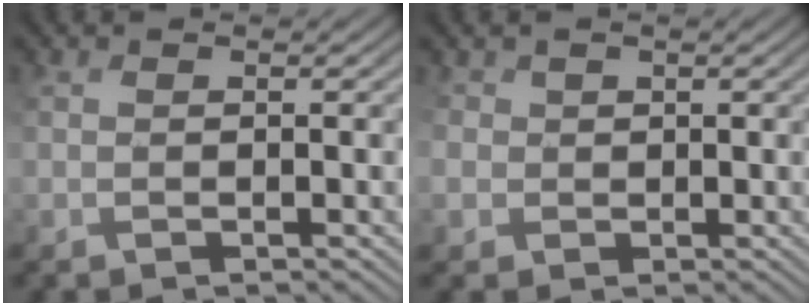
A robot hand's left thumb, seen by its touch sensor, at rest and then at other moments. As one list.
[{"total": 2.1, "force": [0.3, 1.2, -1.7], "torque": [0.029, -0.005, 0.013]}]